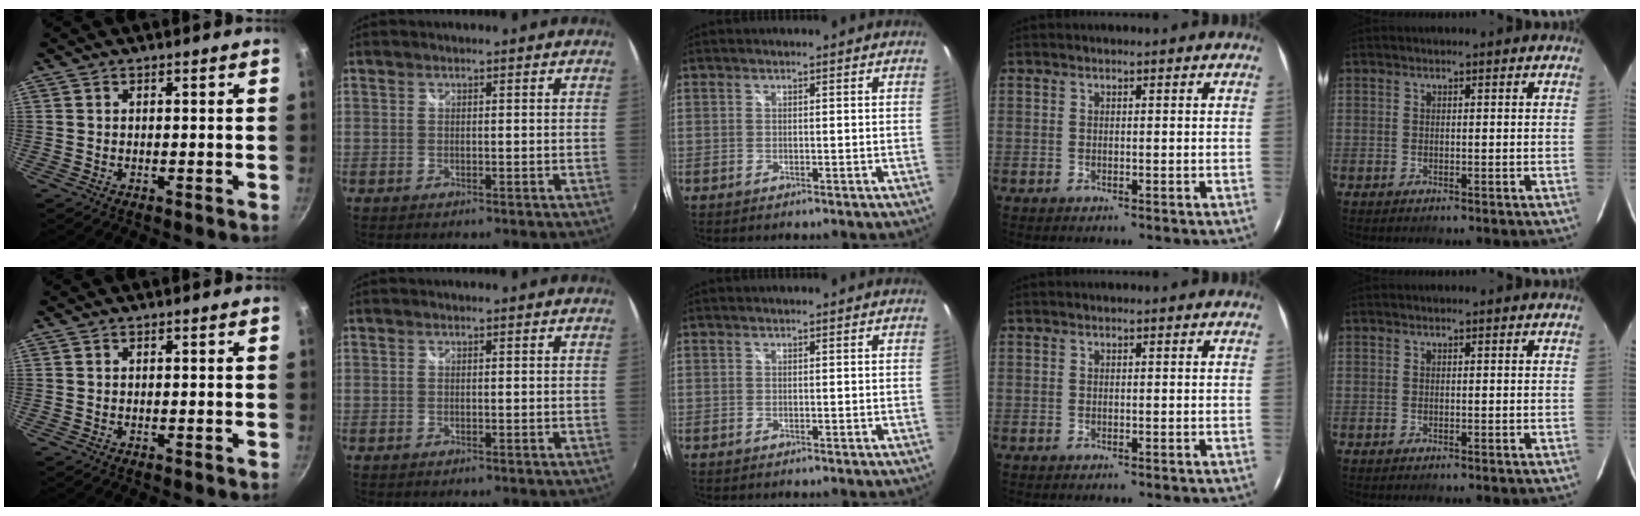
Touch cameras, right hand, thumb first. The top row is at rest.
{}